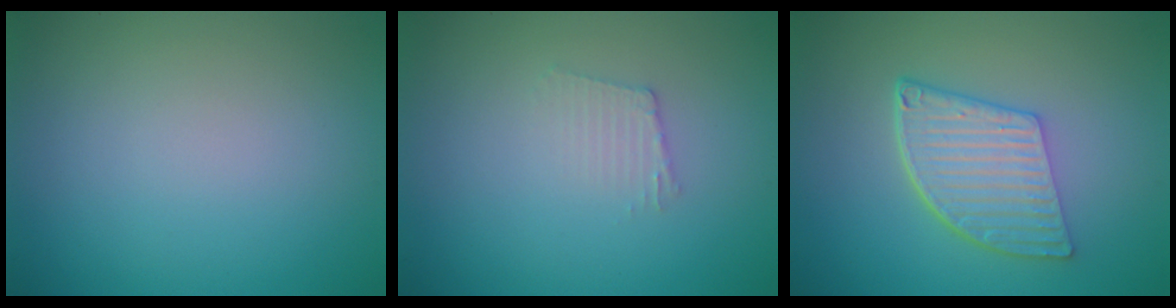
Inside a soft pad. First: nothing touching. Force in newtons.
{"total": 1.2, "press": 1.2, "slide": 0.2}
{"total": 5.9, "press": 4.4, "slide": 4.0}